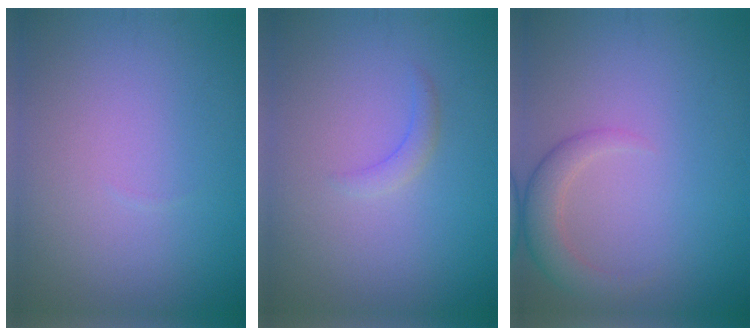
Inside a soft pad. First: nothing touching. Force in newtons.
{"total": 1.2, "press": 1.2, "slide": 0.2}
{"total": 2.8, "press": 2.7, "slide": 0.2}